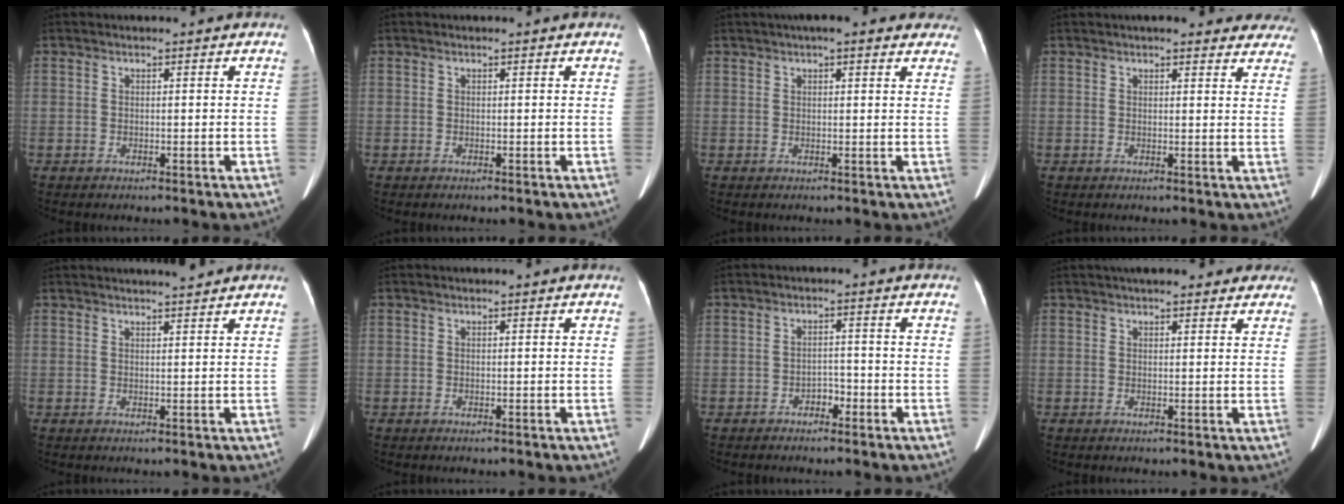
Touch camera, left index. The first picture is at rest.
{"total": 0.0}
{"total": 8.0, "force": [6.0, 1.9, 4.9], "torque": [-0.051, 0.025, 0.066]}
{"total": 14.9, "force": [13.4, 3.4, 5.6], "torque": [-0.032, 0.002, 0.135]}
{"total": 4.4, "force": [4.0, -0.2, 1.7], "torque": [-0.024, 0.012, 0.054]}
{"total": 0.0}
{"total": 2.0, "force": [-1.4, 1.0, 0.9], "torque": [-0.008, 0.006, -0.024]}
{"total": 10.9, "force": [9.0, 3.1, 5.2], "torque": [-0.050, 0.028, 0.106]}